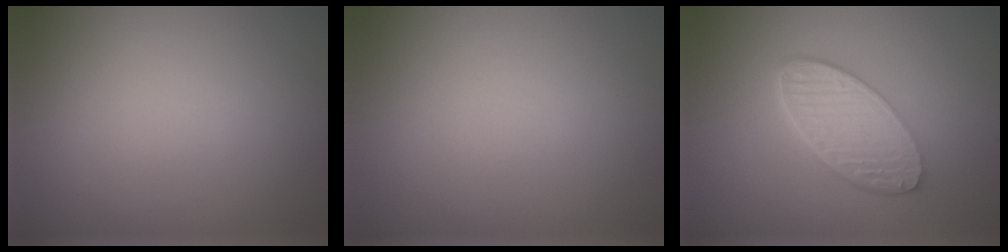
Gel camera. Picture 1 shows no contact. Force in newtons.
{"total": 0.0}
{"total": 6.1, "press": 4.5, "slide": 4.1}